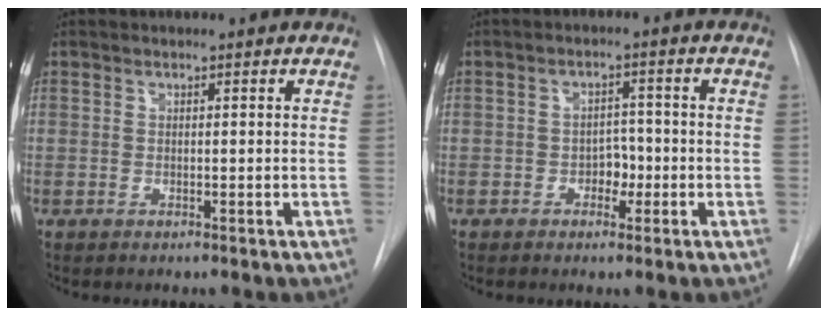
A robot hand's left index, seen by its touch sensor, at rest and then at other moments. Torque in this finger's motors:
{"motor_torque": [0.06, 0.03, 0.03, 0.01]}